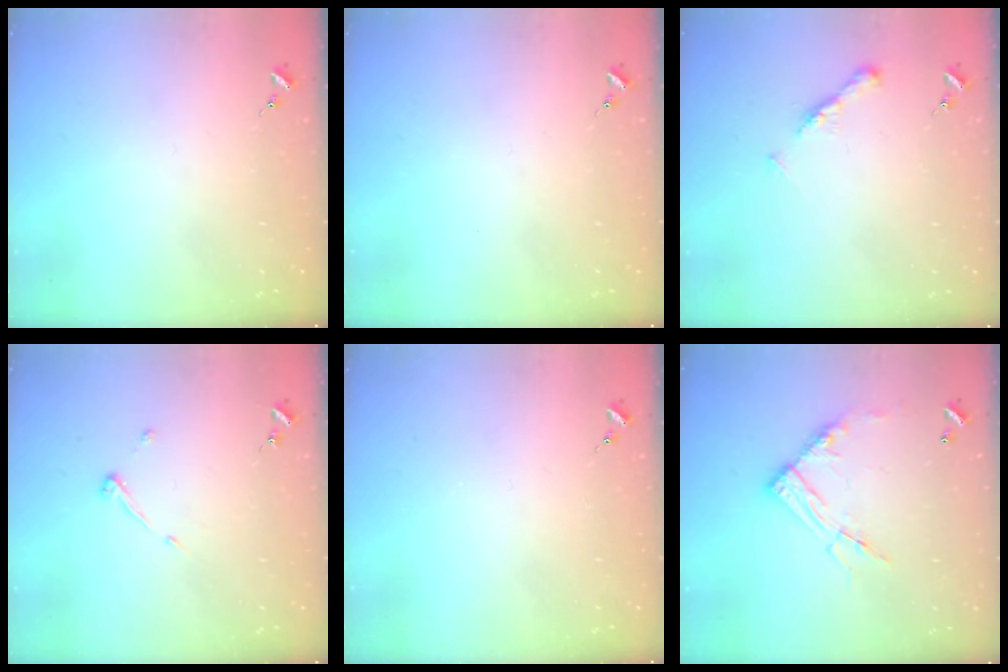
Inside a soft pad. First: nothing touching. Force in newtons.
{"total": 0.0}
{"total": 6.8, "press": 6.7, "slide": 0.6}
{"total": 3.9, "press": 3.9, "slide": 0.6}
{"total": 0.0}
{"total": 13.1, "press": 13.0, "slide": 1.2}